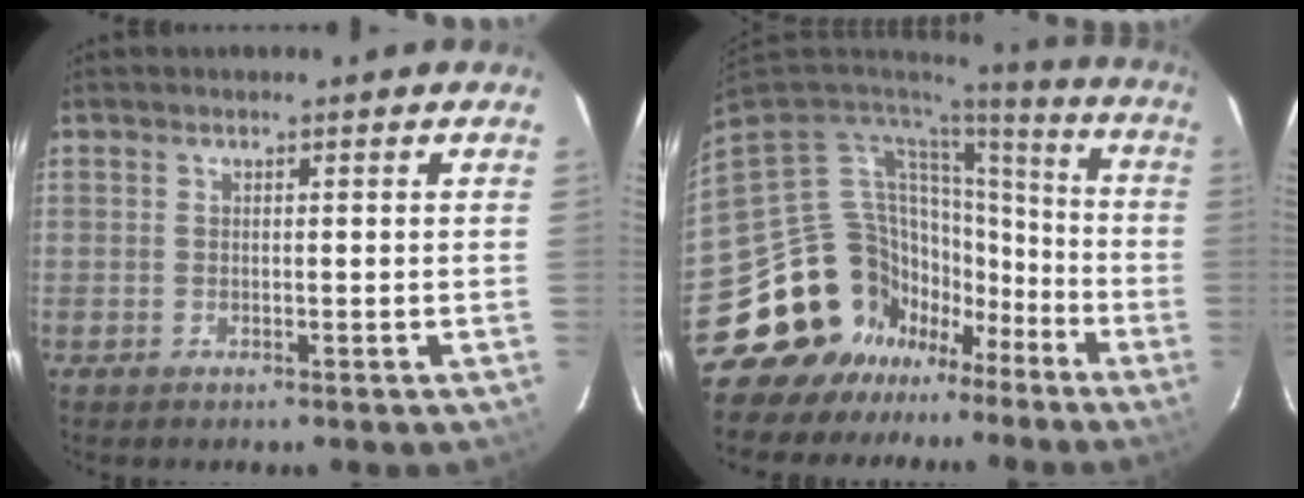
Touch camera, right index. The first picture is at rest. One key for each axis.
{"total": 17.9, "fx": -11.5, "fy": 13.6, "fz": 1.8, "tx": -0.059, "ty": 0.064, "tz": -0.187}